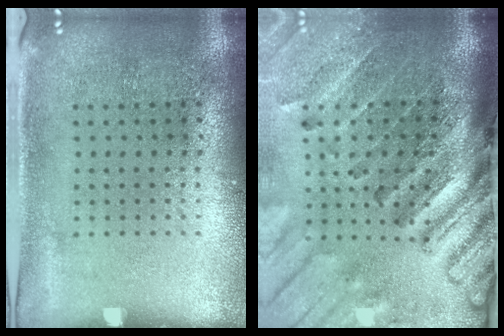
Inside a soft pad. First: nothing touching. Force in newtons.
{"total": 4.4, "press": 3.2, "slide": 3.0}